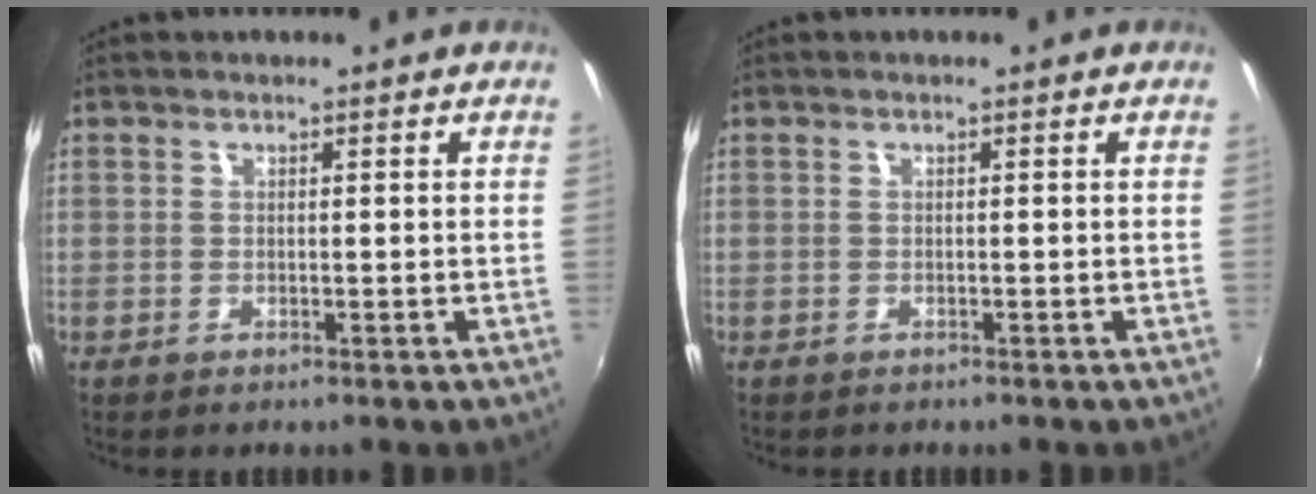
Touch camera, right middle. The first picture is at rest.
{"total": 0.0}